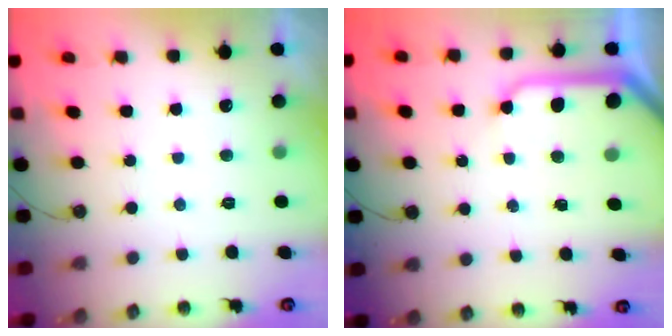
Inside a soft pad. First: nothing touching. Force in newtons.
{"total": 10.8, "press": 10.8, "slide": 1.2}